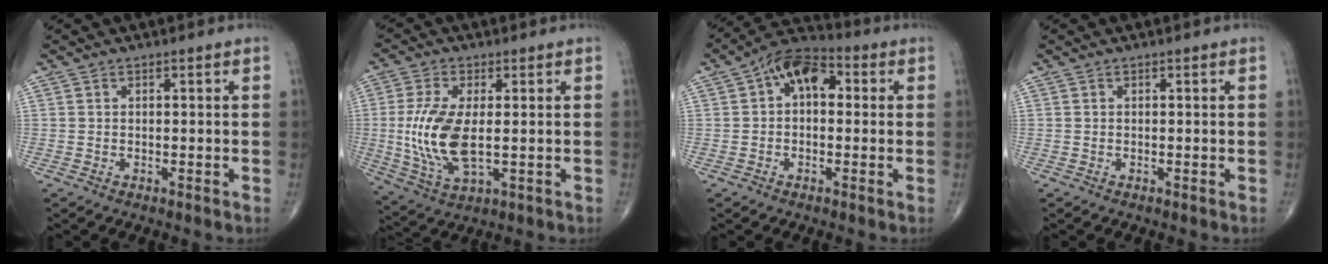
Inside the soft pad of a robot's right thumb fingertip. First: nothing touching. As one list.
[{"total": 12.2, "force": [-0.2, 5.5, 10.9], "torque": [-0.236, -0.013, 0.003]}, {"total": 9.3, "force": [1.8, 5.7, 7.1], "torque": [-0.093, 0.032, 0.017]}, {"total": 0.0}]